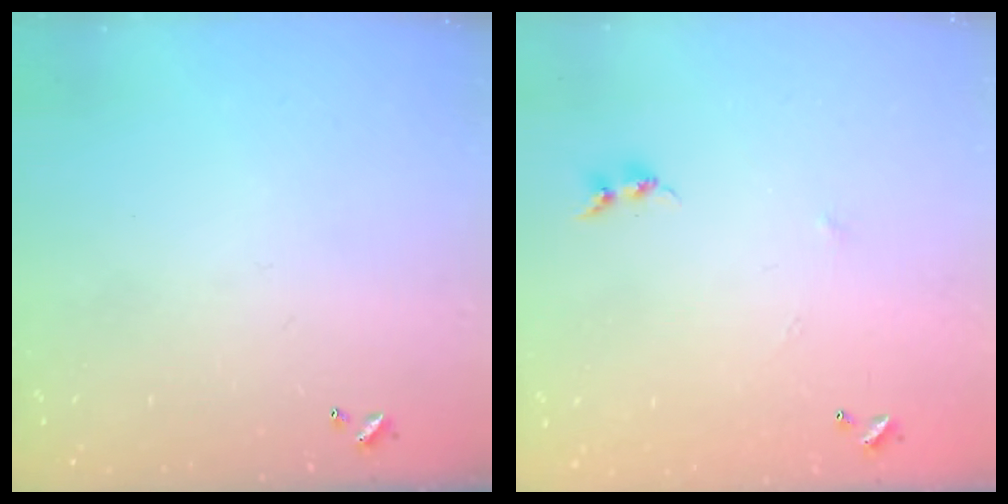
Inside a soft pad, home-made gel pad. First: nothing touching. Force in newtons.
{"total": 5.8, "press": 5.8, "slide": 0.7}